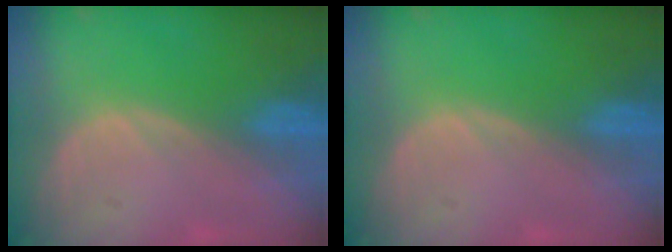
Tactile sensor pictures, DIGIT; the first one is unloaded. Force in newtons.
{"total": 0.0}